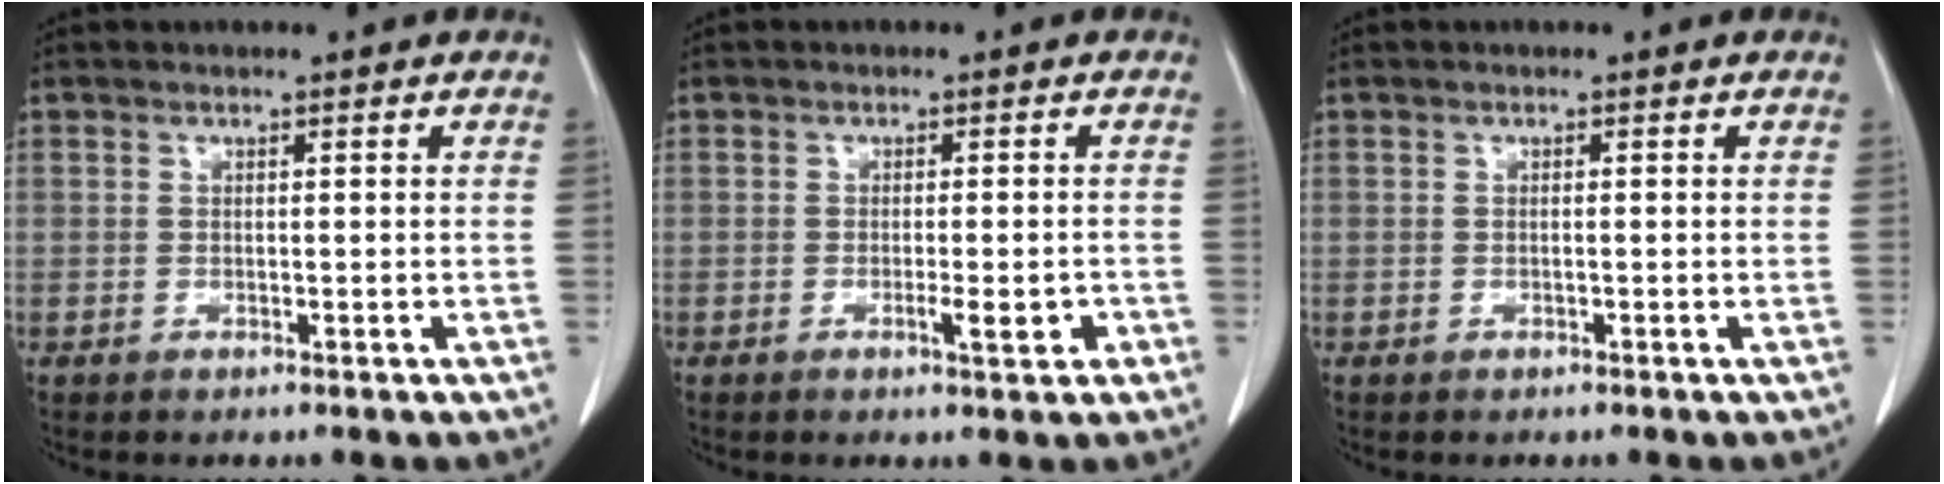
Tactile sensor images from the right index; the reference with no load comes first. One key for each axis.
{"total": 3.1, "fx": -1.1, "fy": 0.5, "fz": 2.8, "tx": -0.041, "ty": 0.000, "tz": -0.011}
{"total": 0.0}